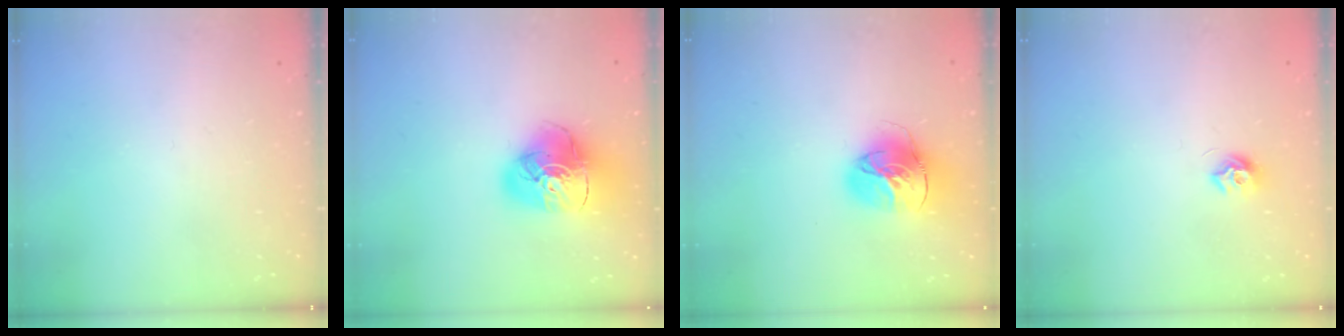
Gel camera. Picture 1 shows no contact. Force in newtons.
{"total": 14.9, "press": 14.8, "slide": 1.6}
{"total": 17.5, "press": 17.4, "slide": 1.7}
{"total": 7.6, "press": 7.6, "slide": 0.8}